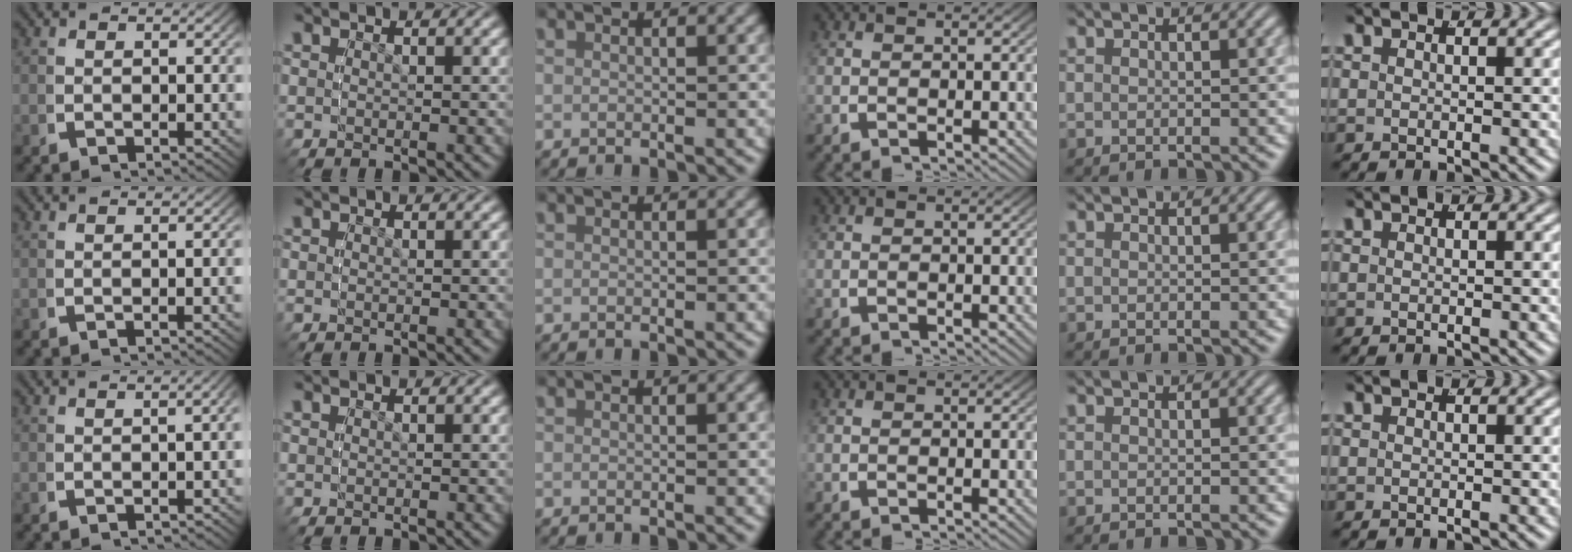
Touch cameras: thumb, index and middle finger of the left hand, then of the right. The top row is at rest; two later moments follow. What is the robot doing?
{"motion": "grasp_and_lifting", "object": "bottle"}